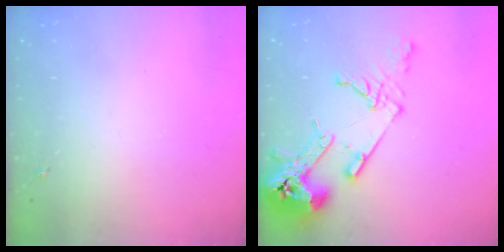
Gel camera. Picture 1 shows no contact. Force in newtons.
{"total": 18.8, "press": 18.6, "slide": 2.5}